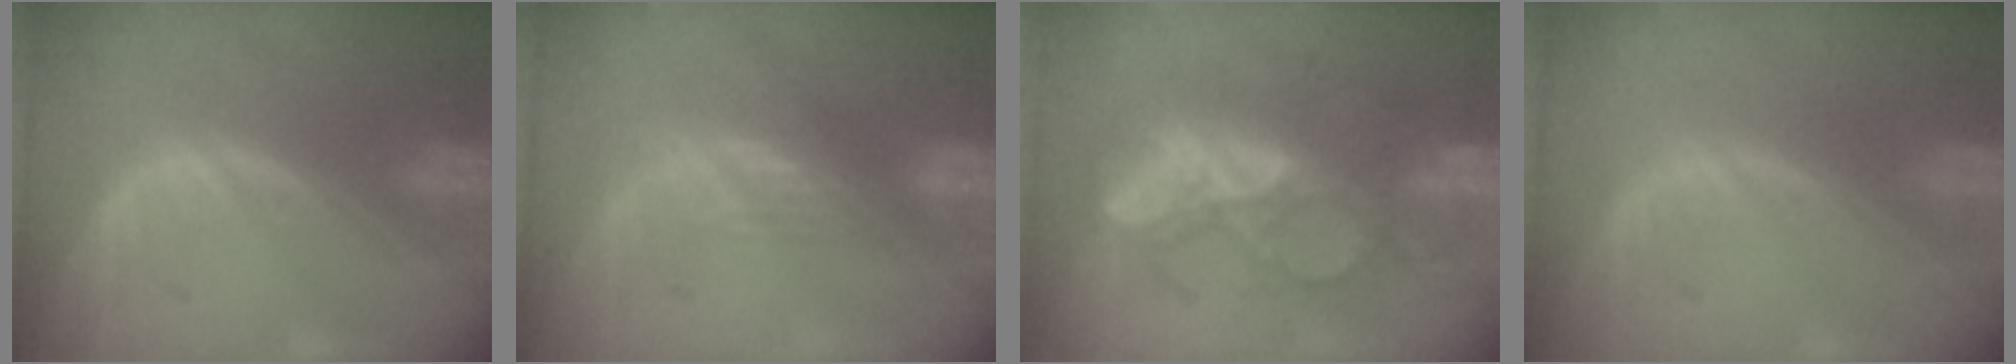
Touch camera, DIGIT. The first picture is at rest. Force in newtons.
{"total": 3.0, "press": 2.6, "slide": 1.5}
{"total": 9.0, "press": 8.8, "slide": 1.8}
{"total": 0.0}